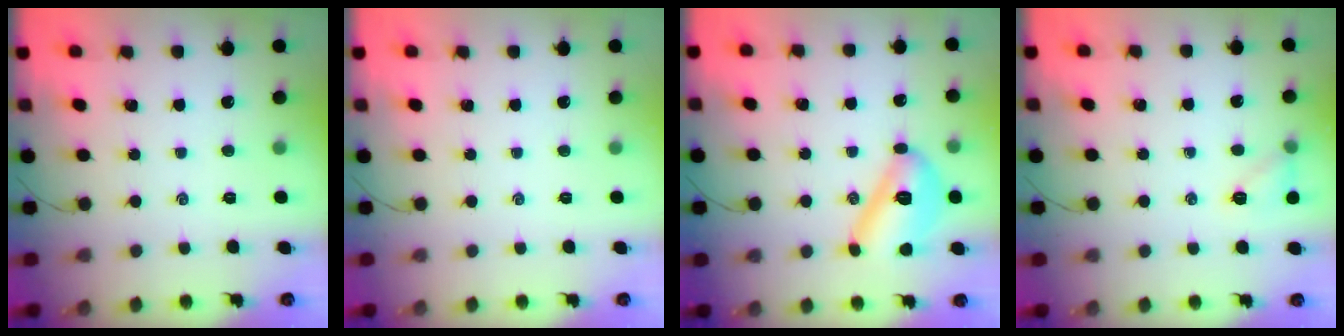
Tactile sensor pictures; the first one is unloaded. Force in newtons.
{"total": 0.0}
{"total": 12.0, "press": 11.9, "slide": 0.8}
{"total": 7.4, "press": 7.2, "slide": 1.6}